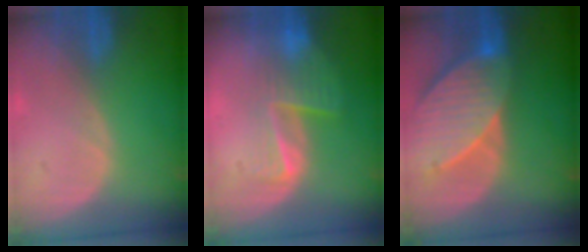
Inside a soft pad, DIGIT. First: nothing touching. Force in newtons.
{"total": 6.9, "press": 6.0, "slide": 3.5}
{"total": 9.9, "press": 8.9, "slide": 4.3}